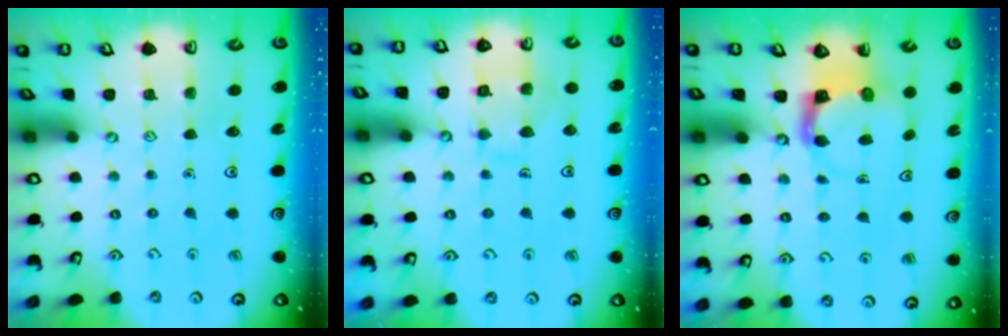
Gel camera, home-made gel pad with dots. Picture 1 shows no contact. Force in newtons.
{"total": 9.0, "press": 9.0, "slide": 0.9}
{"total": 3.9, "press": 3.9, "slide": 0.4}